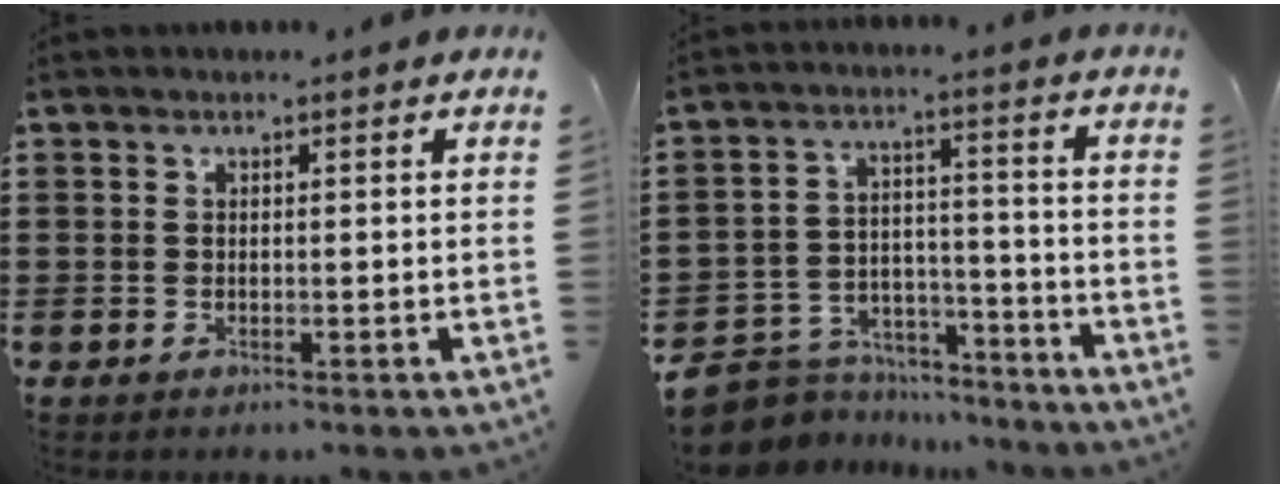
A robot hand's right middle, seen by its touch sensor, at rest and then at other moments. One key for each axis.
{"total": 7.2, "fx": -6.8, "fy": 2.3, "fz": 0.8, "tx": -0.036, "ty": 0.009, "tz": -0.138}